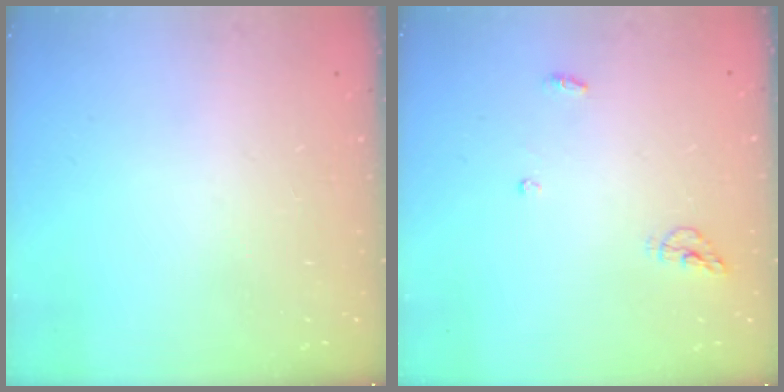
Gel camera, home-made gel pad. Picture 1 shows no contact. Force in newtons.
{"total": 4.7, "press": 4.7, "slide": 0.2}